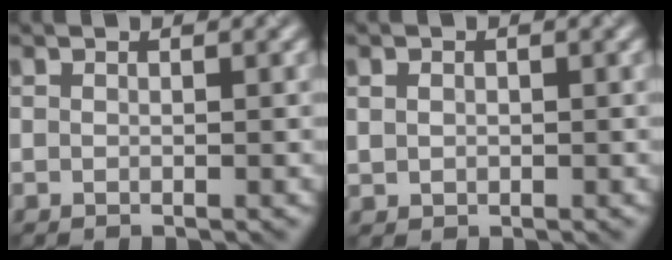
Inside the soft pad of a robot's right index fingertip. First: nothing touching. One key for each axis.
{"total": 1.1, "fx": 0.2, "fy": 1.0, "fz": 0.4, "tx": -0.006, "ty": -0.002, "tz": 0.006}